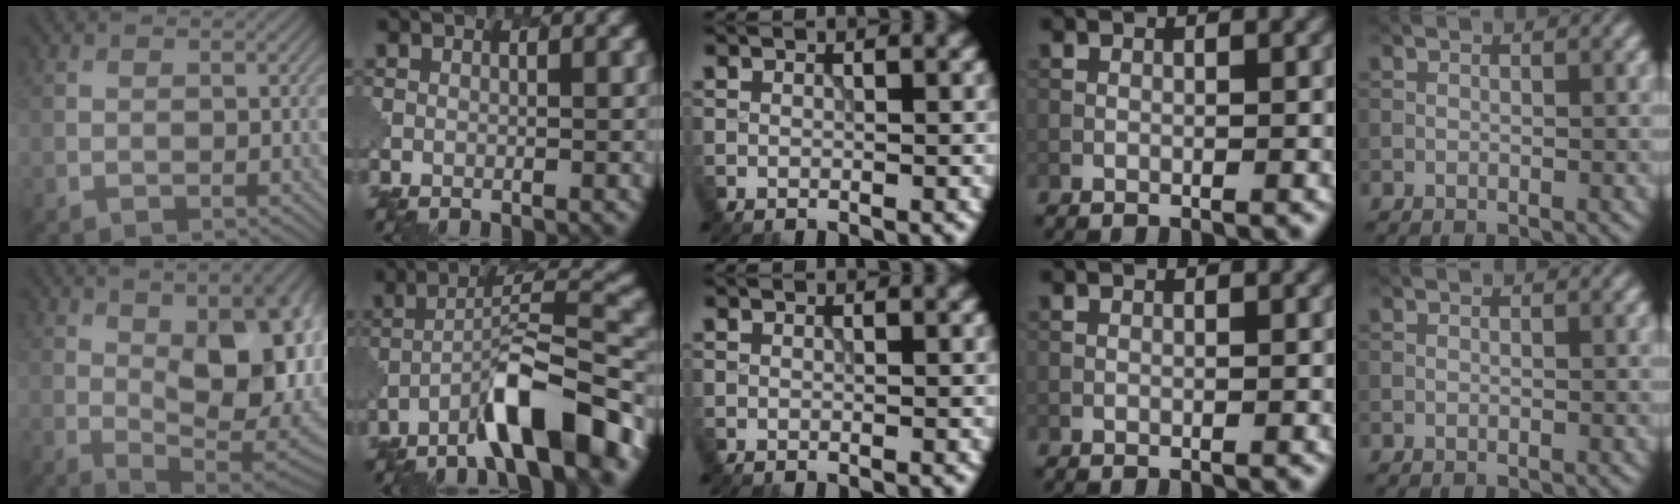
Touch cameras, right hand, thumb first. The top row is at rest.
{"thumb": {"total": 18.2, "force": [2.7, 8.7, 15.8], "torque": [-0.203, 0.010, 0.048]}, "index": {"total": 9.0, "force": [-5.5, 1.8, 6.9], "torque": [-0.113, 0.016, -0.090]}}